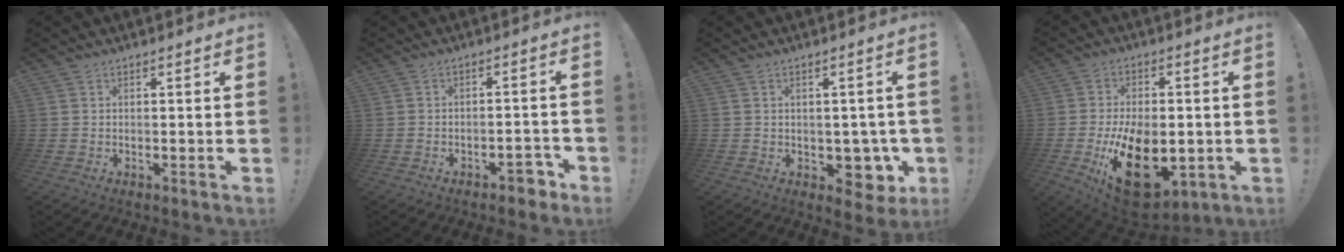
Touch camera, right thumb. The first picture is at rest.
{"total": 4.8, "force": [-3.2, 2.0, 3.0], "torque": [-0.032, 0.017, -0.054]}
{"total": 6.6, "force": [-1.1, 5.4, 3.8], "torque": [-0.030, 0.003, -0.009]}
{"total": 21.4, "force": [-5.5, 13.1, 16.0], "torque": [-0.258, 0.015, -0.075]}